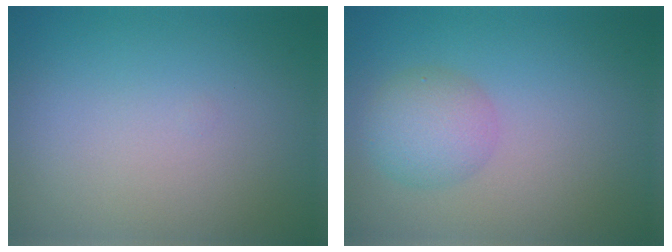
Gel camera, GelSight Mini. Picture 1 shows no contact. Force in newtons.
{"total": 3.1, "press": 3.1, "slide": 0.1}